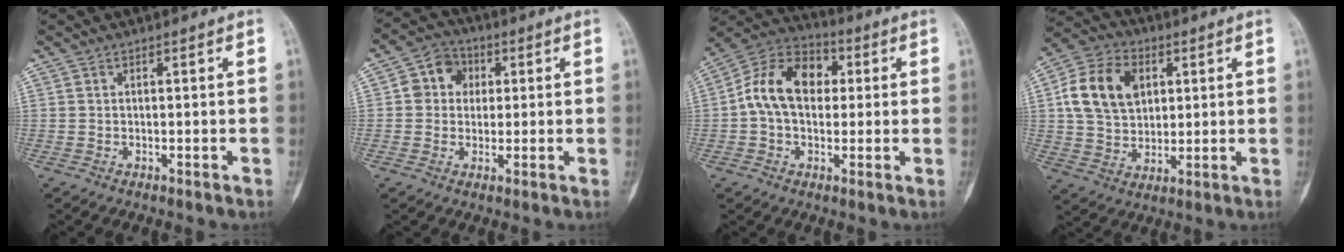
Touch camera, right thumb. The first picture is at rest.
{"total": 7.5, "force": [1.2, 6.6, 3.3], "torque": [-0.020, 0.009, 0.008]}
{"total": 14.2, "force": [1.4, 9.9, 10.1], "torque": [-0.154, 0.033, 0.013]}
{"total": 14.4, "force": [3.5, 10.6, 9.2], "torque": [-0.141, 0.006, 0.060]}